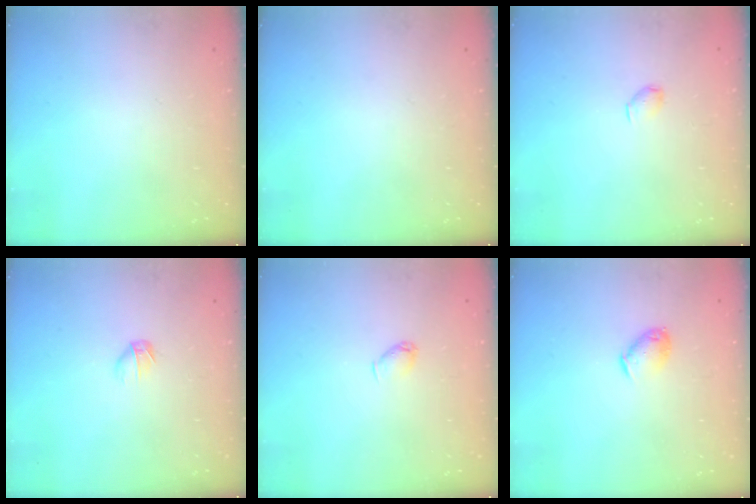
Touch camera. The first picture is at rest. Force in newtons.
{"total": 0.0}
{"total": 2.9, "press": 2.9, "slide": 0.5}
{"total": 3.7, "press": 3.6, "slide": 1.0}
{"total": 3.1, "press": 3.0, "slide": 0.6}
{"total": 5.1, "press": 5.1, "slide": 0.5}